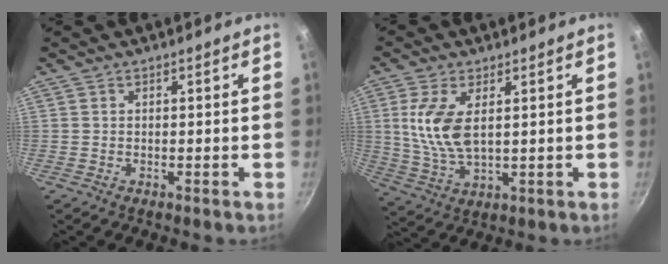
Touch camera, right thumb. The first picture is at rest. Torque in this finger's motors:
{"motor_torque": [-0.65, 1.04, 0.98, 0.13, 0.14]}